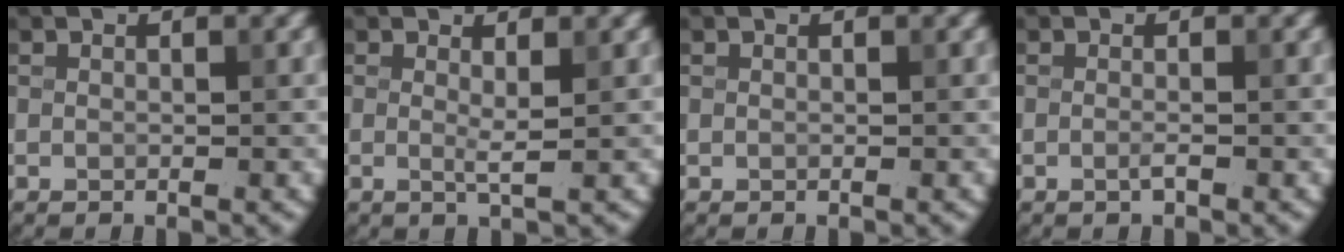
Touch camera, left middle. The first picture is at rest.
{"total": 1.3, "force": [0.2, 0.1, 1.3], "torque": [-0.026, -0.006, 0.002]}
{"total": 0.0}
{"total": 0.8, "force": [-0.3, 0.1, 0.7], "torque": [-0.014, -0.003, -0.009]}